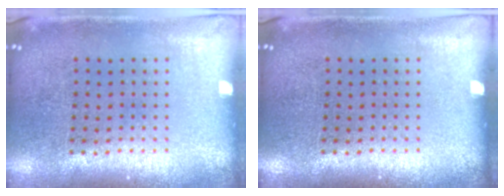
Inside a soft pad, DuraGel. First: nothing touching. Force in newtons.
{"total": 0.0}